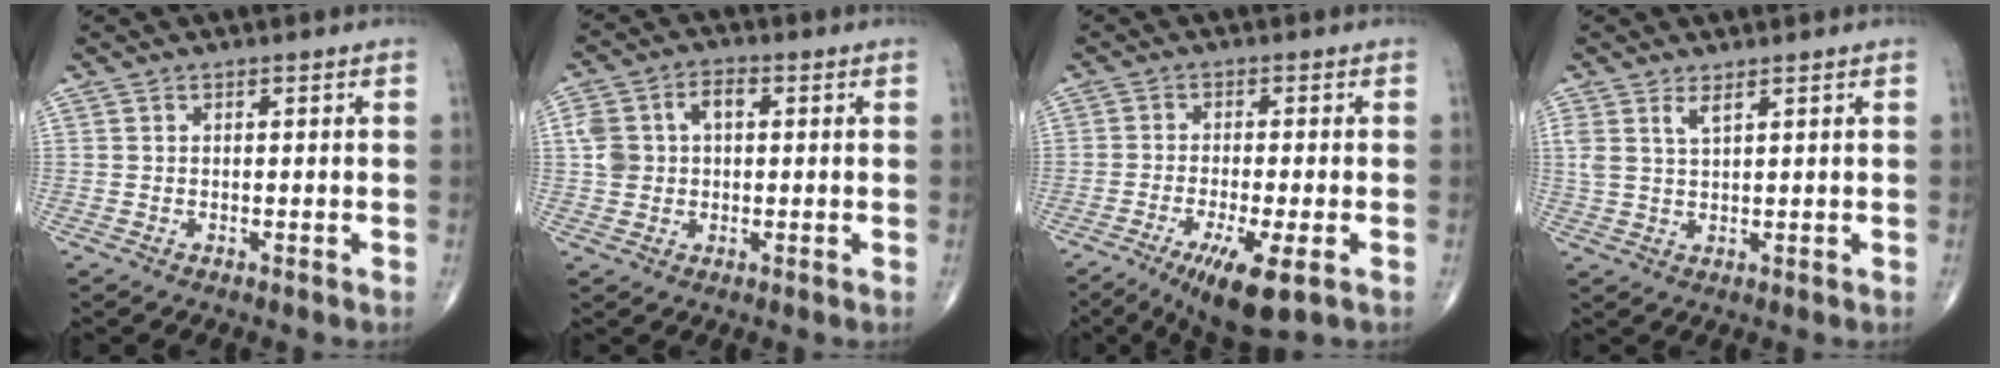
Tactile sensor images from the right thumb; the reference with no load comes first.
{"total": 7.3, "force": [1.0, 5.2, 4.9], "torque": [-0.087, 0.023, 0.018]}
{"total": 9.2, "force": [-4.3, 1.8, 8.0], "torque": [-0.141, -0.013, -0.067]}
{"total": 2.7, "force": [1.7, 0.7, 2.0], "torque": [-0.045, -0.007, 0.040]}